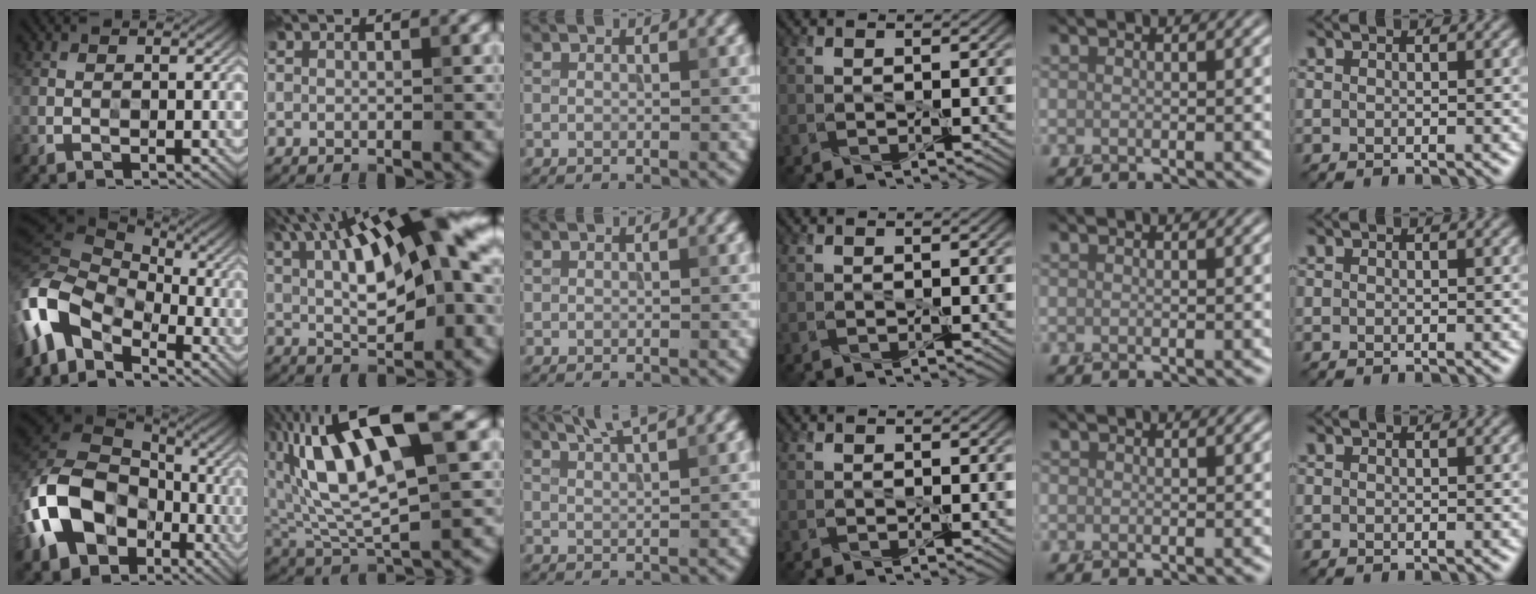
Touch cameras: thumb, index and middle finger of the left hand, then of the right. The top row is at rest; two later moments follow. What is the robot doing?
{"motion": "peel", "object": "sticker"}